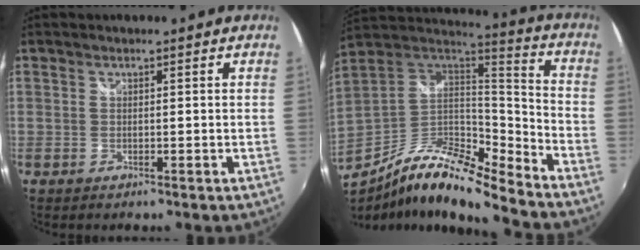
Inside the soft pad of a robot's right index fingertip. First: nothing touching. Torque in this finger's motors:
{"motor_torque": [0.49, -0.57, 0.17, 0.04]}